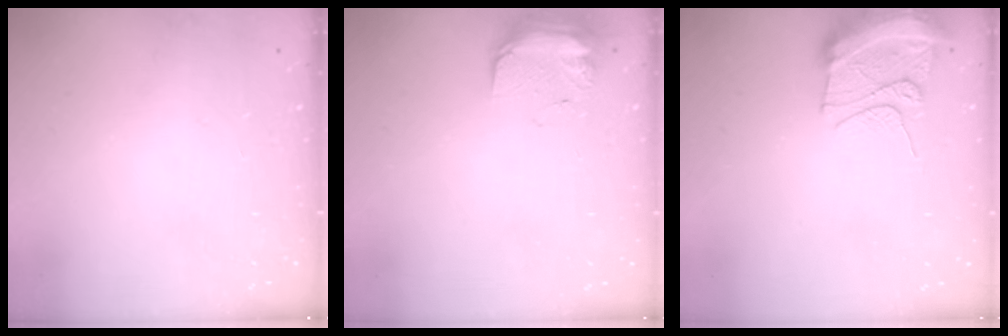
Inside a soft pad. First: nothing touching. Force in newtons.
{"total": 11.2, "press": 9.8, "slide": 5.5}
{"total": 12.4, "press": 12.3, "slide": 1.6}